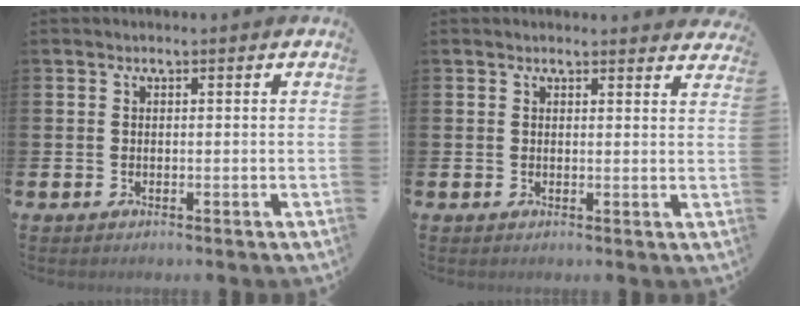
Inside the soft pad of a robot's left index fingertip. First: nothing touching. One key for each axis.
{"total": 1.6, "fx": 1.6, "fy": 0.1, "fz": 0.0, "tx": 0.007, "ty": -0.008, "tz": 0.028}